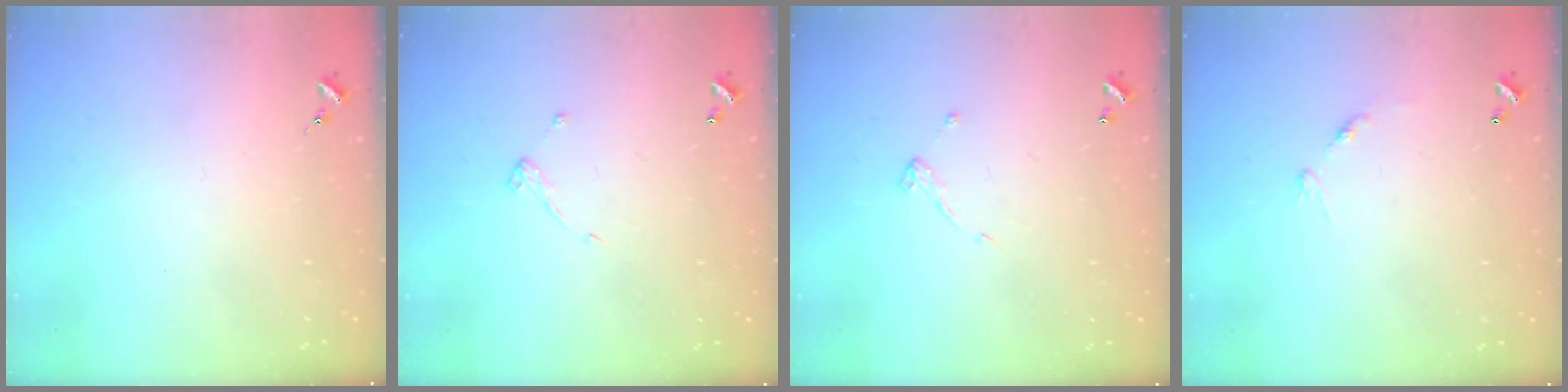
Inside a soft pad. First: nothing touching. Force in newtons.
{"total": 4.4, "press": 4.4, "slide": 0.2}
{"total": 4.4, "press": 4.4, "slide": 0.2}
{"total": 7.0, "press": 7.0, "slide": 0.5}